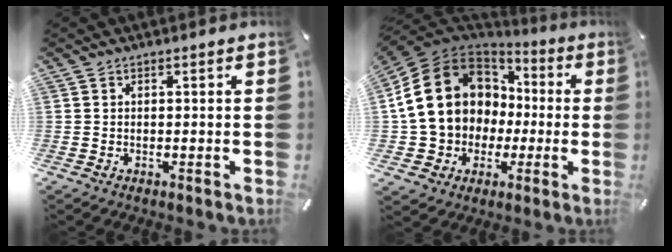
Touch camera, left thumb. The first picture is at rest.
{"total": 18.8, "force": [1.2, 16.5, 9.0], "torque": [-0.191, 0.001, 0.033]}